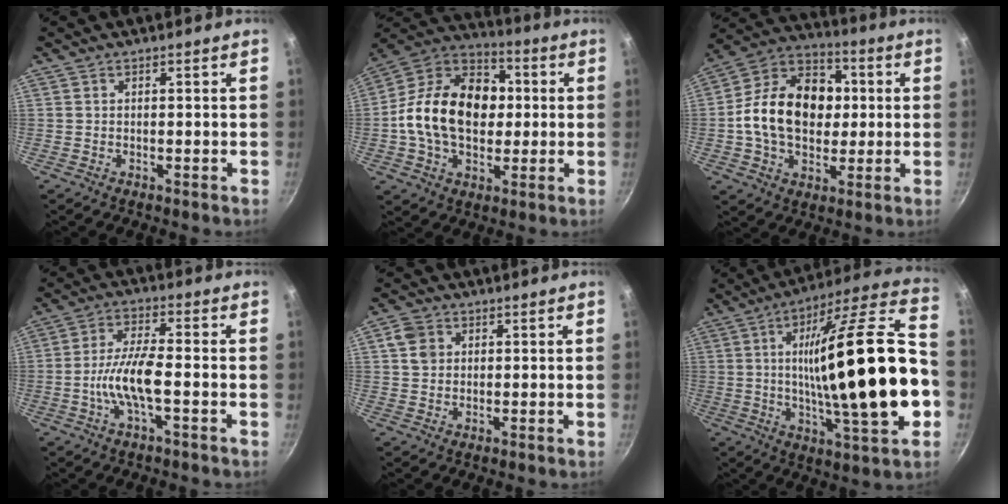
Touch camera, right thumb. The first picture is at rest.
{"total": 20.9, "force": [0.4, 14.9, 14.7], "torque": [-0.213, 0.032, -0.009]}
{"total": 19.4, "force": [0.7, 14.2, 13.2], "torque": [-0.188, 0.028, -0.003]}
{"total": 8.2, "force": [-2.4, 2.4, 7.4], "torque": [-0.149, 0.026, -0.054]}
{"total": 4.4, "force": [1.1, 3.7, 2.0], "torque": [-0.023, 0.003, 0.015]}
{"total": 30.1, "force": [-2.2, 7.6, 29.0], "torque": [-0.440, 0.023, -0.032]}